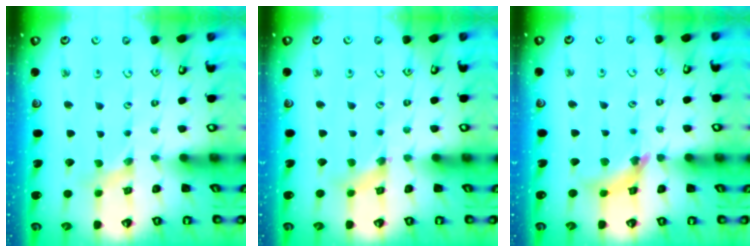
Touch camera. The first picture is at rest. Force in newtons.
{"total": 2.0, "press": 2.0, "slide": 0.2}
{"total": 11.4, "press": 11.3, "slide": 1.3}